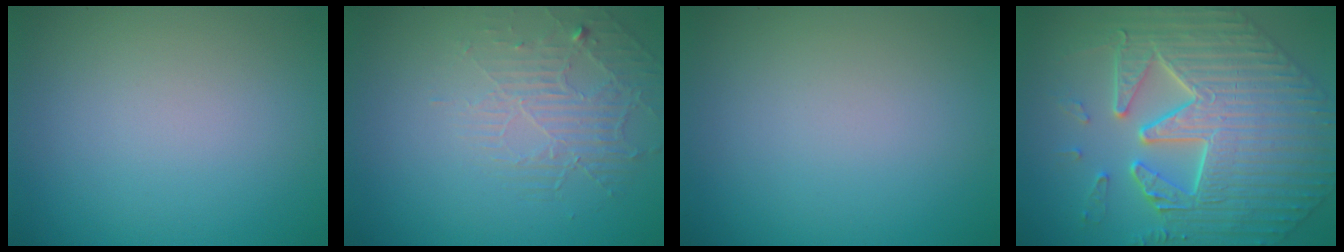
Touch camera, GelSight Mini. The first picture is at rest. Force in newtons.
{"total": 2.2, "press": 1.4, "slide": 1.7}
{"total": 0.0}
{"total": 8.9, "press": 7.2, "slide": 5.3}